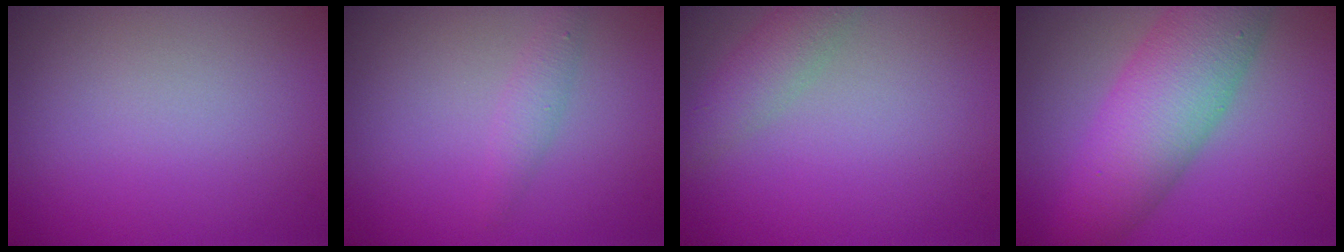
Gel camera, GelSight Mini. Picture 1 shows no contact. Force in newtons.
{"total": 1.4, "press": 1.4, "slide": 0.0}
{"total": 2.5, "press": 2.5, "slide": 0.1}
{"total": 8.3, "press": 8.2, "slide": 0.2}